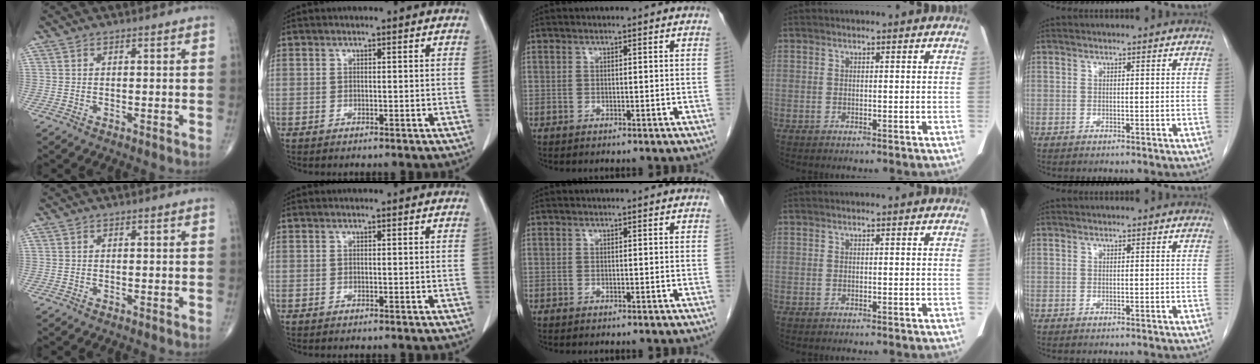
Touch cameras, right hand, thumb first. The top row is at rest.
{}